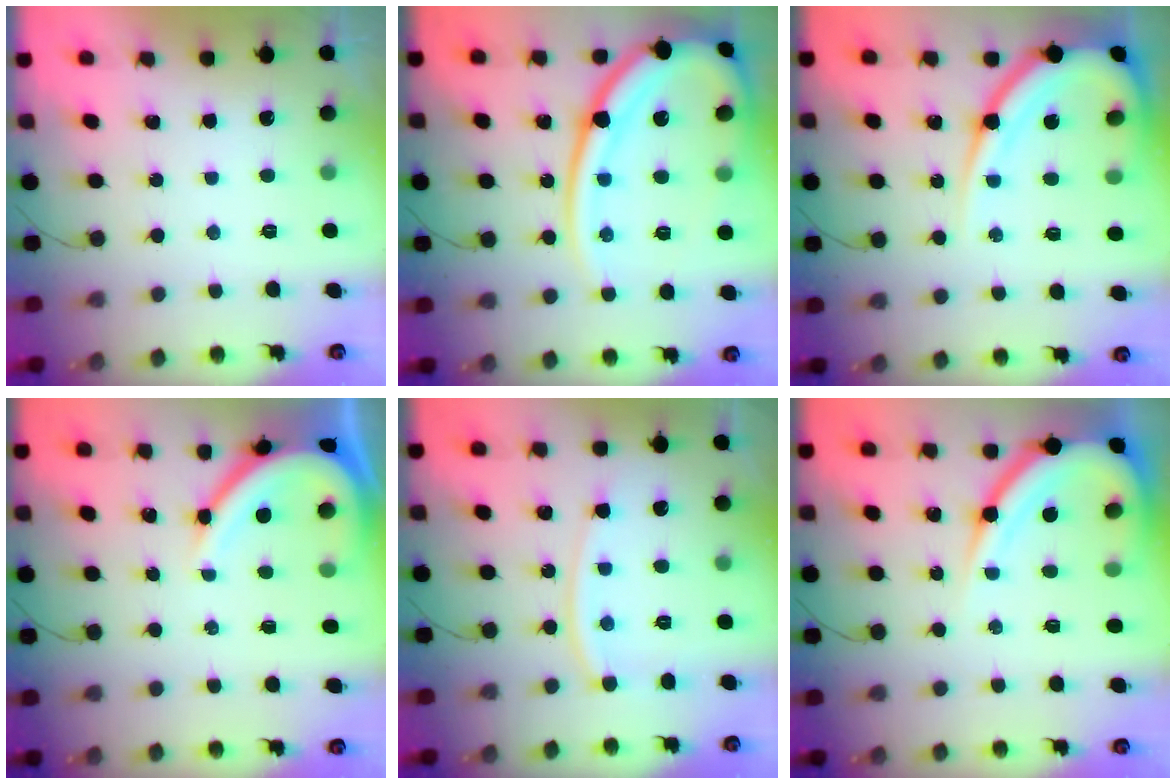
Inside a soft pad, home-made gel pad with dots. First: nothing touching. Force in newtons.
{"total": 23.3, "press": 23.1, "slide": 2.6}
{"total": 15.9, "press": 15.8, "slide": 1.6}
{"total": 10.9, "press": 10.8, "slide": 1.3}
{"total": 10.7, "press": 10.7, "slide": 1.1}
{"total": 13.2, "press": 13.1, "slide": 1.4}